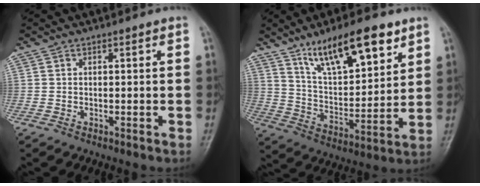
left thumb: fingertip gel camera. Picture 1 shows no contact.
{"total": 17.1, "force": [10.7, 6.0, 11.9], "torque": [-0.166, -0.048, 0.193]}